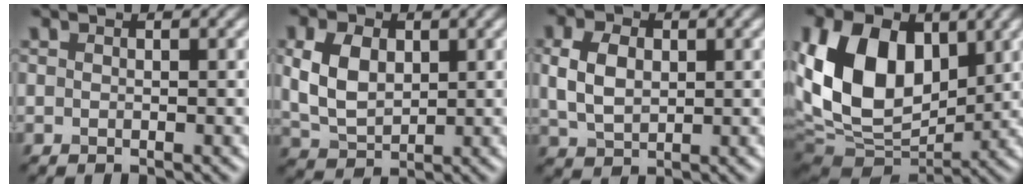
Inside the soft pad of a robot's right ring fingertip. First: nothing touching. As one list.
[{"total": 5.3, "force": [1.0, 3.7, 3.7], "torque": [-0.085, 0.004, 0.019]}, {"total": 4.3, "force": [0.8, 3.0, 3.0], "torque": [-0.072, 0.004, 0.013]}, {"total": 13.4, "force": [2.5, 9.3, 9.3], "torque": [-0.197, 0.005, 0.038]}]